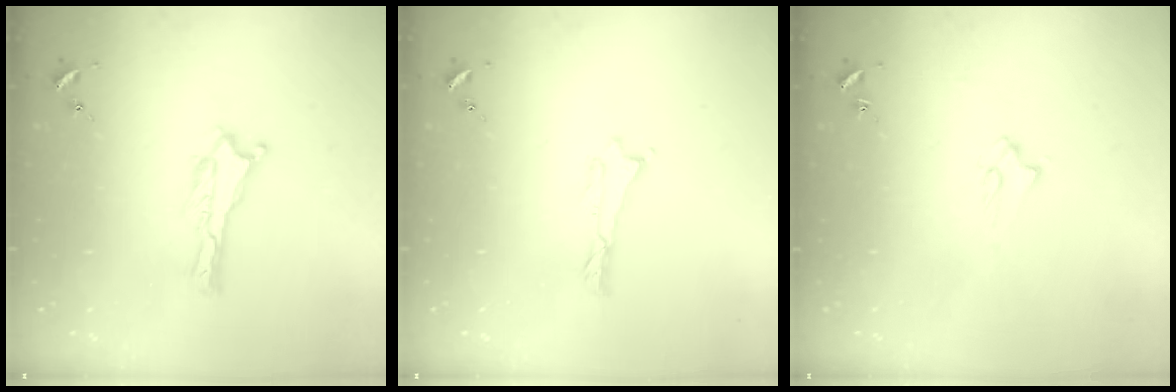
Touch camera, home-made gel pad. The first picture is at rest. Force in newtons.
{"total": 0.0}
{"total": 2.0, "press": 2.0, "slide": 0.3}